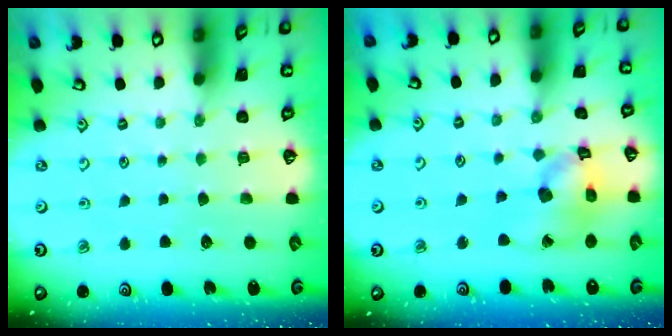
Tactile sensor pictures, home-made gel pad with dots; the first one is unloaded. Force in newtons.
{"total": 13.4, "press": 13.3, "slide": 1.8}